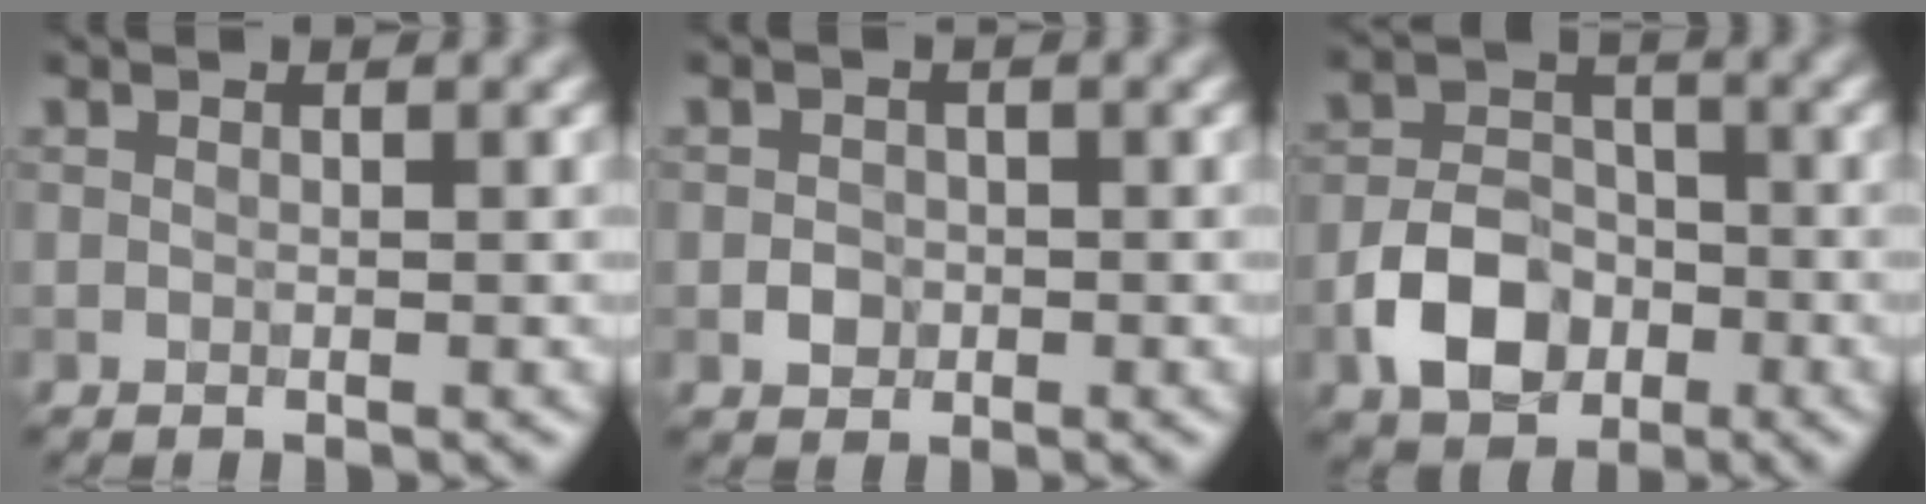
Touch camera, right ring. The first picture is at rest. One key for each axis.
{"total": 1.4, "fx": -0.4, "fy": 1.3, "fz": 0.5, "tx": -0.003, "ty": -0.002, "tz": -0.009}
{"total": 5.8, "fx": -2.4, "fy": 4.1, "fz": 3.3, "tx": -0.058, "ty": -0.001, "tz": -0.046}